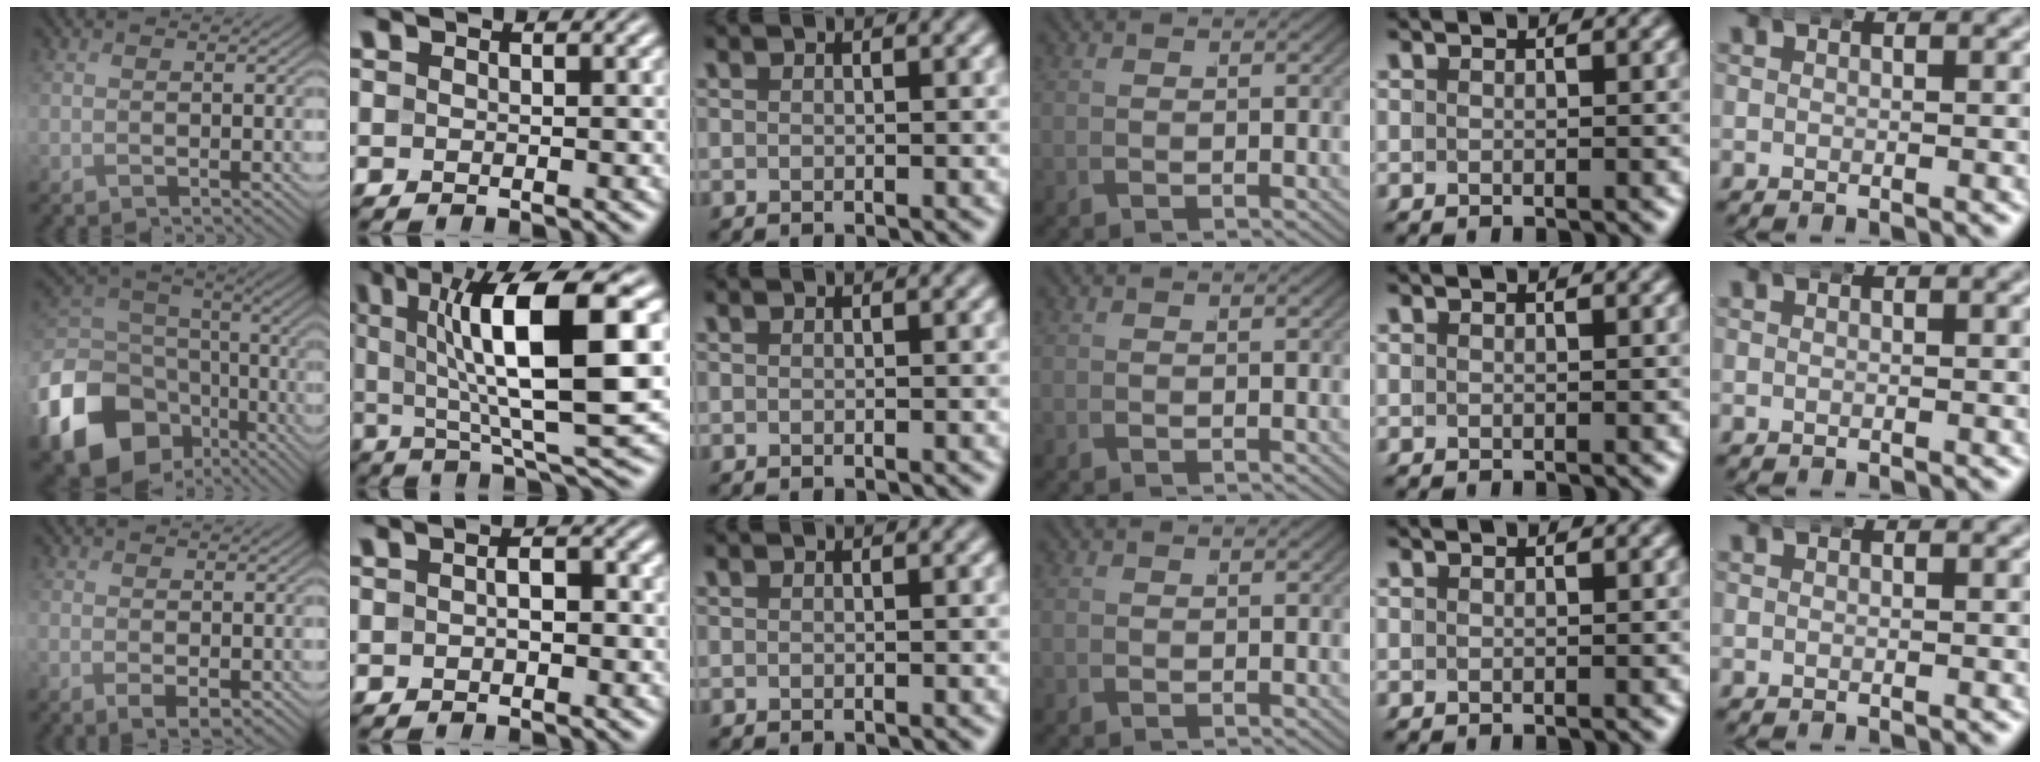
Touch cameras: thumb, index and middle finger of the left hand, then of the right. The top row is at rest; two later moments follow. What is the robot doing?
{"motion": "wrap", "object": "bandana"}